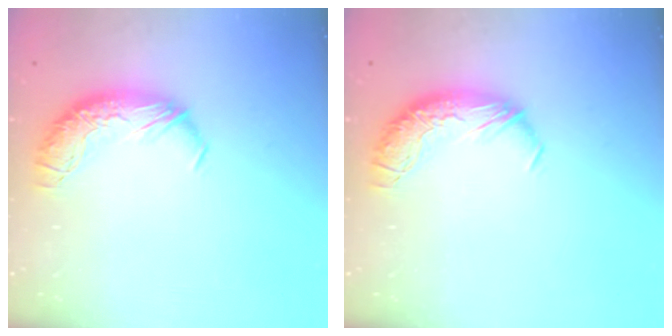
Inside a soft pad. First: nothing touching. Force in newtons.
{"total": 0.0}